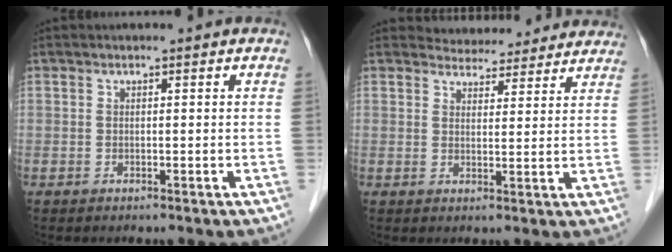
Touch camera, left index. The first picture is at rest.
{"total": 13.1, "force": [12.6, 3.5, 1.2], "torque": [0.008, -0.002, 0.138]}